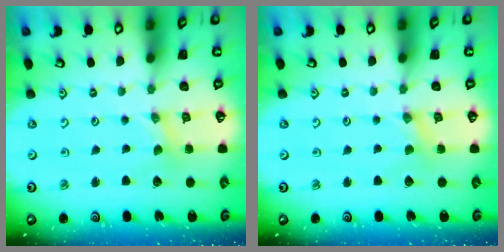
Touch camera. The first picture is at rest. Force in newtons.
{"total": 0.7, "press": 0.7, "slide": 0.1}